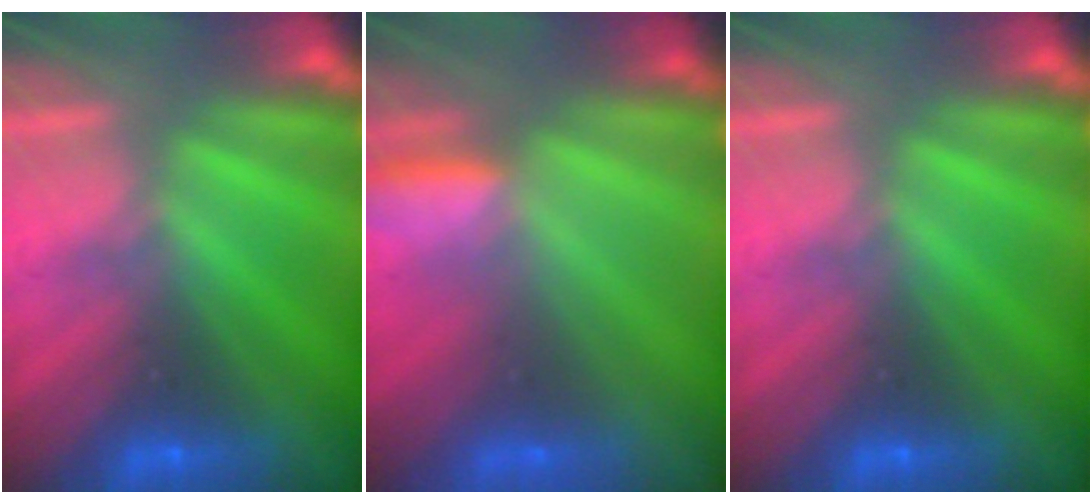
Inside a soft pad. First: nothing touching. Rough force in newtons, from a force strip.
{"total": 3.0}
{"total": 0.0}